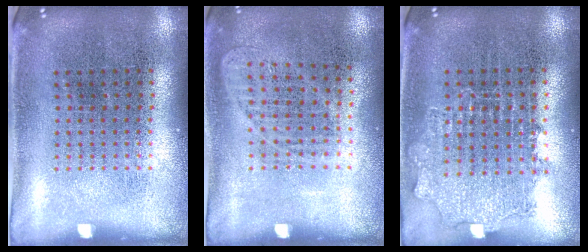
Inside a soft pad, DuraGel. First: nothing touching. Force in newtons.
{"total": 0.9, "press": 0.8, "slide": 0.4}
{"total": 1.0, "press": 1.0, "slide": 0.2}